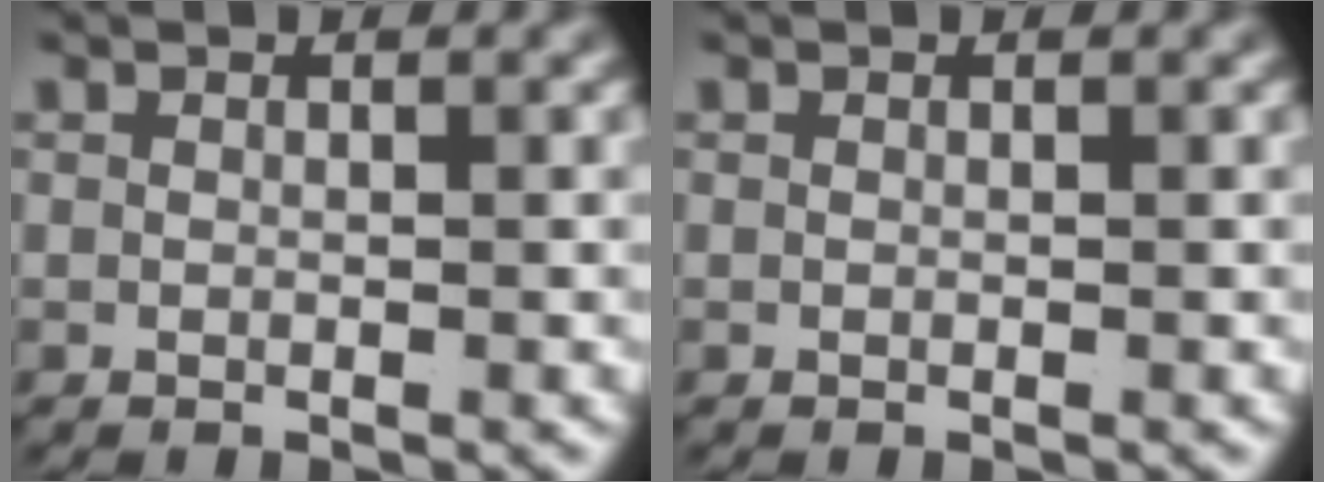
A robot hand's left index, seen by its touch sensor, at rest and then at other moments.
{"total": 0.0}